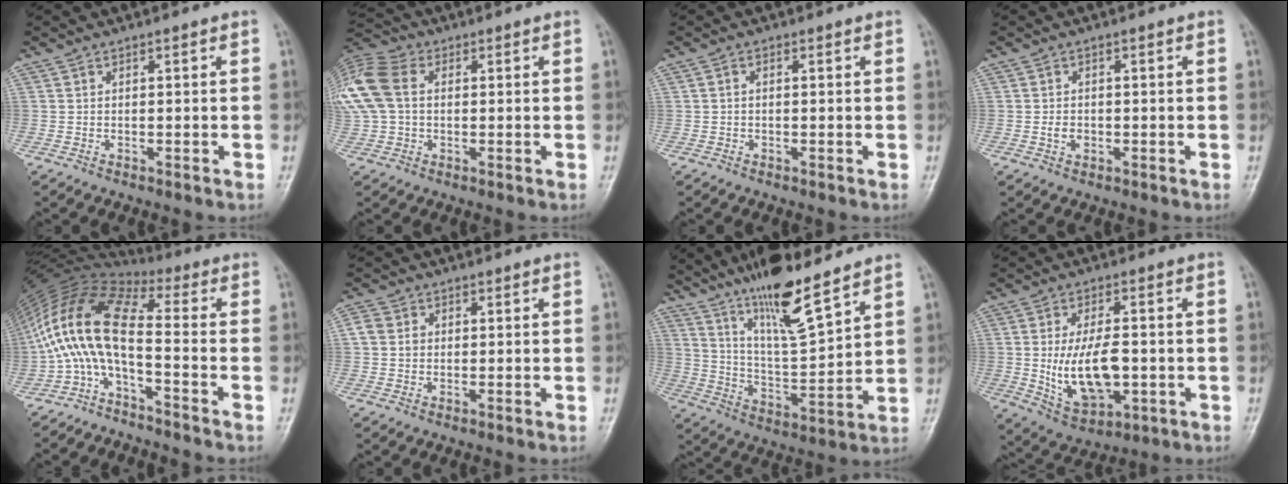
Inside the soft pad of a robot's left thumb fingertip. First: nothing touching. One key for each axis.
{"total": 15.6, "fx": 2.4, "fy": 11.4, "fz": 10.4, "tx": -0.262, "ty": 0.037, "tz": 0.042}
{"total": 1.0, "fx": 0.0, "fy": 0.6, "fz": 0.8, "tx": -0.010, "ty": 0.005, "tz": -0.003}
{"total": 2.3, "fx": -0.5, "fy": 1.7, "fz": 1.4, "tx": -0.021, "ty": 0.005, "tz": -0.010}
{"total": 12.8, "fx": -4.1, "fy": 3.9, "fz": 11.4, "tx": -0.240, "ty": 0.076, "tz": -0.094}
{"total": 3.3, "fx": 0.3, "fy": 2.9, "fz": 1.5, "tx": -0.020, "ty": 0.004, "tz": 0.001}
{"total": 14.8, "fx": 10.8, "fy": 2.6, "fz": 9.8, "tx": -0.163, "ty": -0.066, "tz": 0.201}
{"total": 12.6, "fx": -1.3, "fy": 6.6, "fz": 10.6, "tx": -0.183, "ty": -0.004, "tz": -0.008}